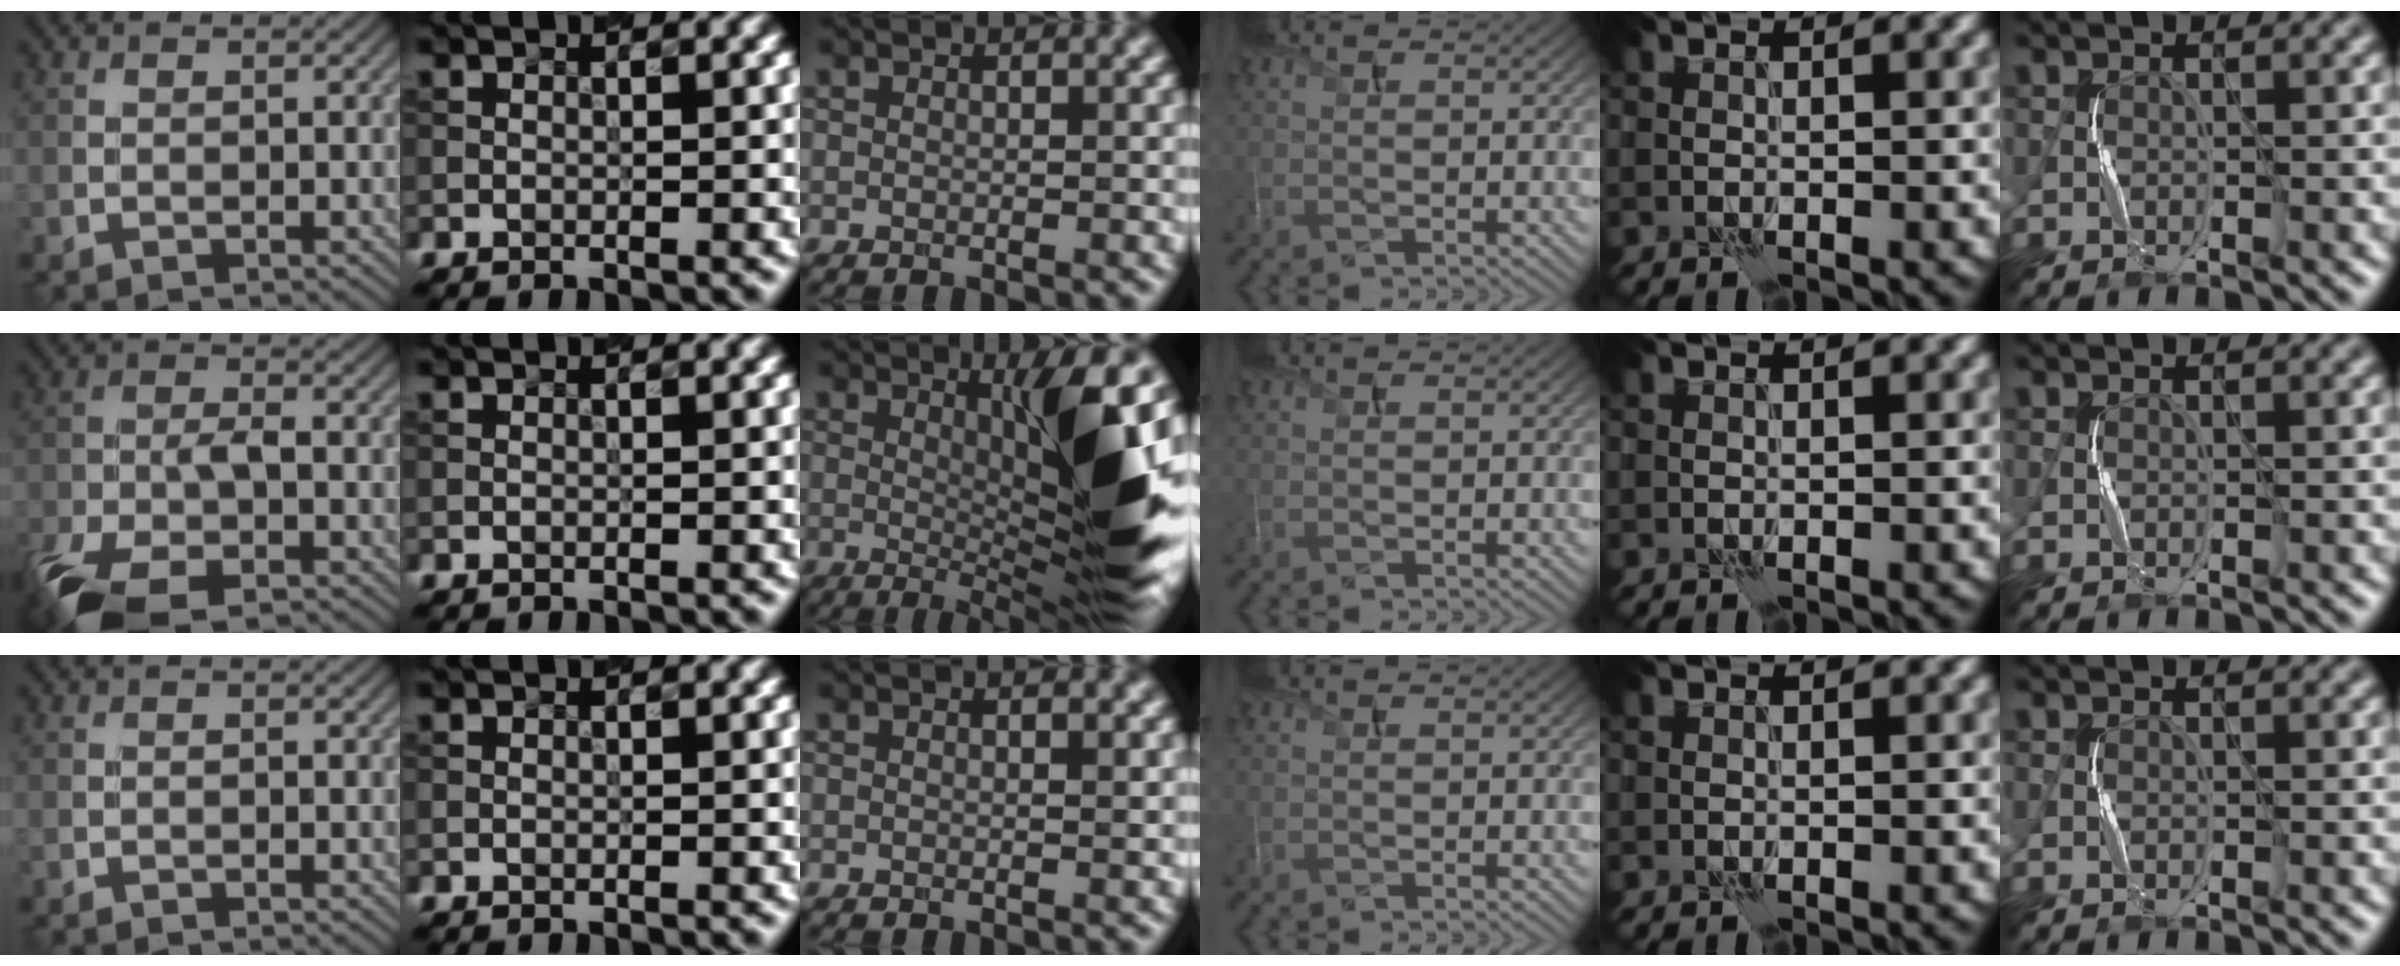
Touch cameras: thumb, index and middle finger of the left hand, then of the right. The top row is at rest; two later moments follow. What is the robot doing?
{"motion": "squeeze", "object": "paper clamp"}